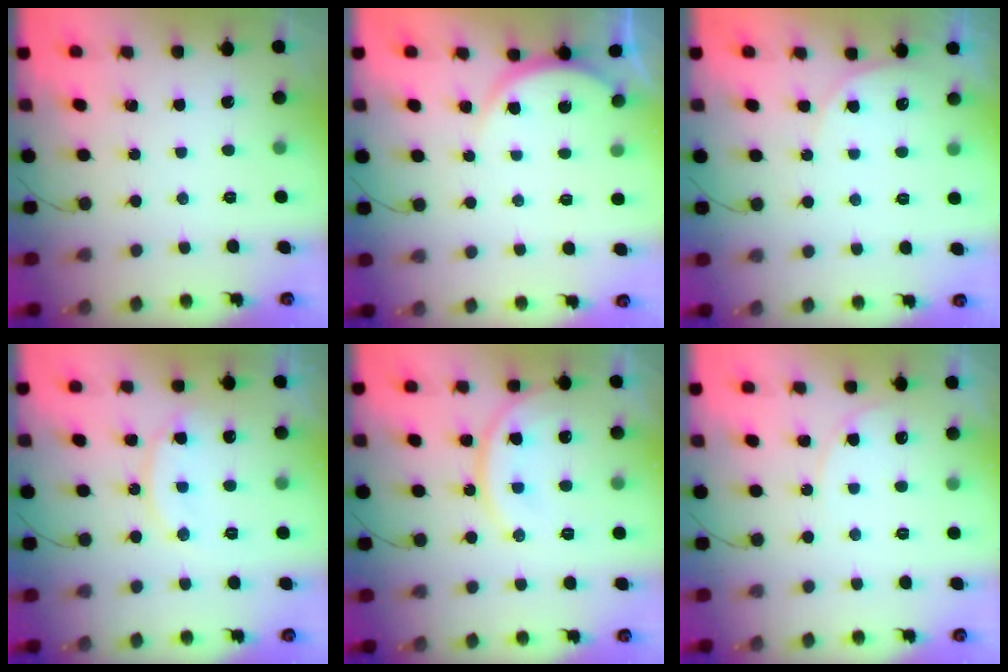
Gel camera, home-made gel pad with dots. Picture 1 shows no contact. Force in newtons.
{"total": 5.5, "press": 5.5, "slide": 0.4}
{"total": 4.4, "press": 4.4, "slide": 0.4}
{"total": 12.8, "press": 12.7, "slide": 1.0}
{"total": 13.5, "press": 13.3, "slide": 1.8}
{"total": 5.6, "press": 5.6, "slide": 0.2}